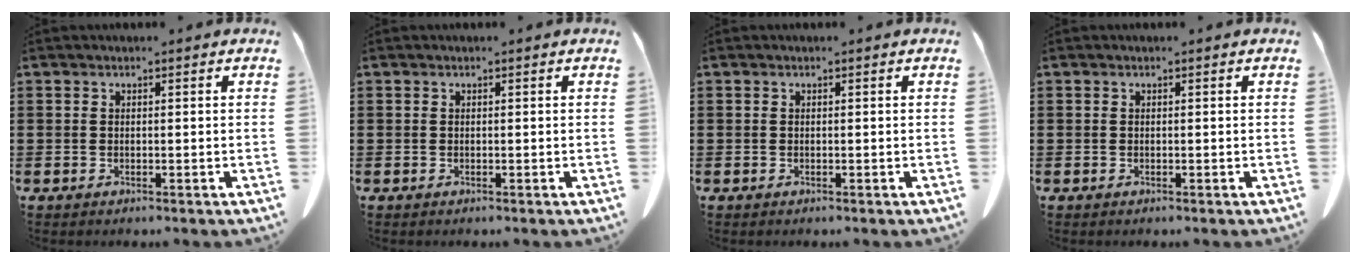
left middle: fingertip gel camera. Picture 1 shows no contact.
{"total": 0.0}
{"total": 0.0}
{"total": 0.0}